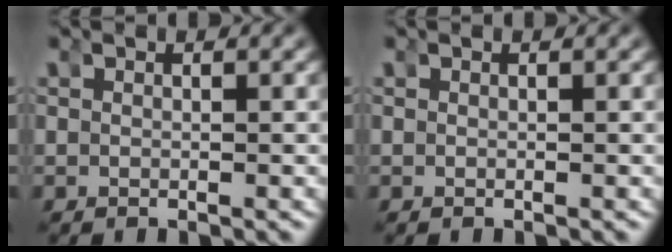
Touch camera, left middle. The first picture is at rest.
{"total": 0.0}